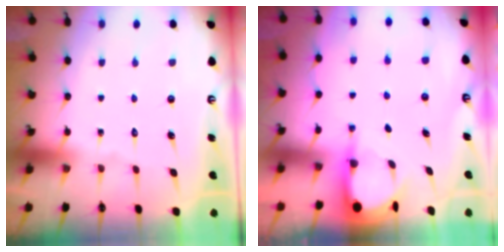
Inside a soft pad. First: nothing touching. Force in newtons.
{"total": 3.9, "press": 3.9, "slide": 0.3}